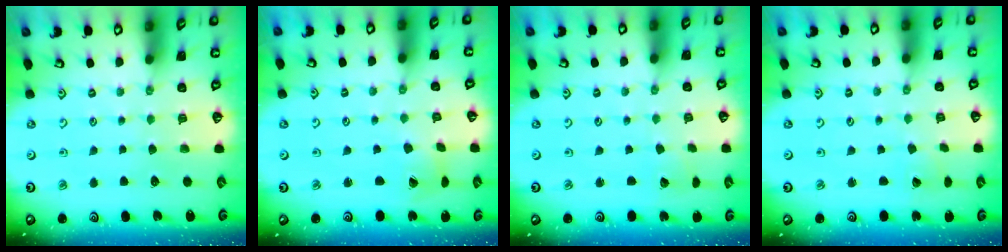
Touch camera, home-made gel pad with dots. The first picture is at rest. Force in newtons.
{"total": 2.2, "press": 2.2, "slide": 0.4}
{"total": 2.5, "press": 2.5, "slide": 0.2}
{"total": 1.6, "press": 1.6, "slide": 0.1}